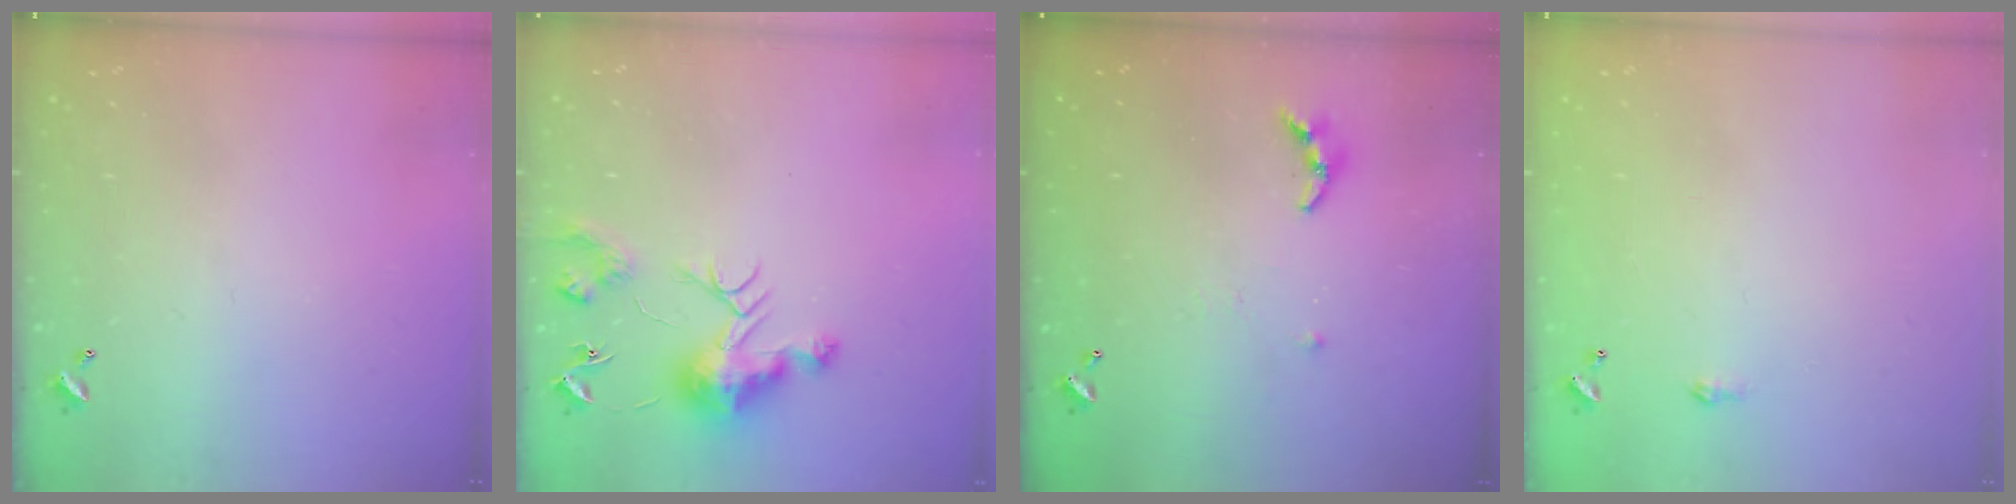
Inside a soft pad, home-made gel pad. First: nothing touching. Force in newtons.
{"total": 10.0, "press": 10.0, "slide": 0.6}
{"total": 5.8, "press": 5.8, "slide": 0.1}
{"total": 1.8, "press": 1.8, "slide": 0.3}